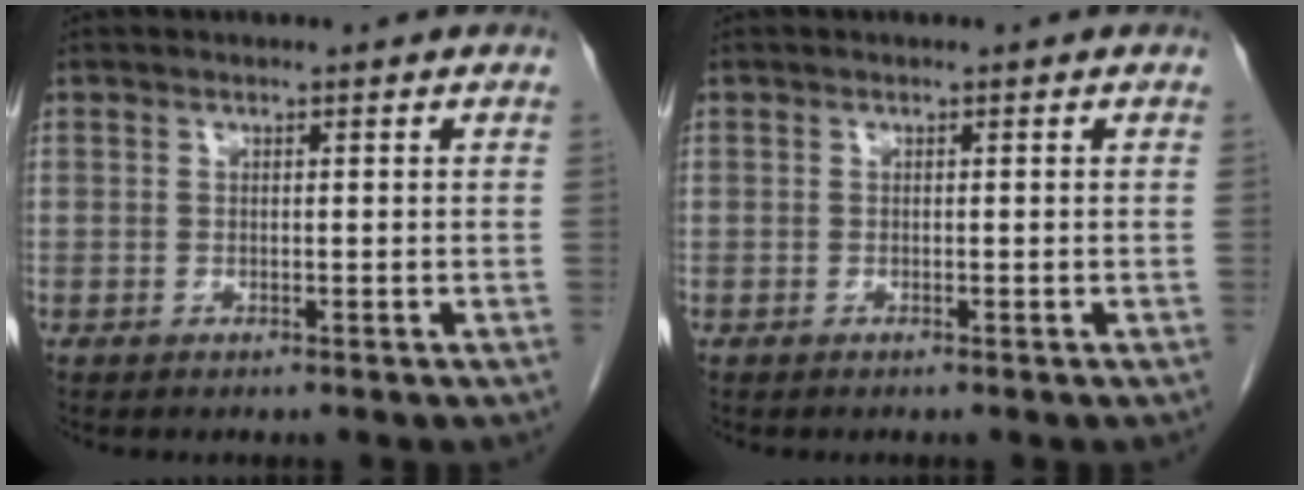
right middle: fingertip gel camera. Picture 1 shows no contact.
{"total": 0.0}